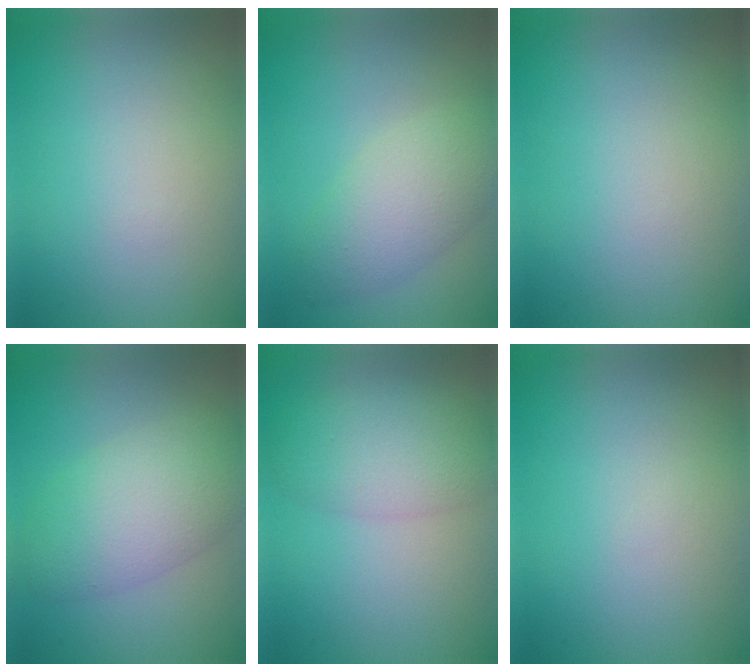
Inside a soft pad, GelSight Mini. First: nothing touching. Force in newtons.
{"total": 4.3, "press": 4.3, "slide": 0.3}
{"total": 0.0}
{"total": 6.0, "press": 6.0, "slide": 0.2}
{"total": 5.0, "press": 5.0, "slide": 0.3}
{"total": 0.0}